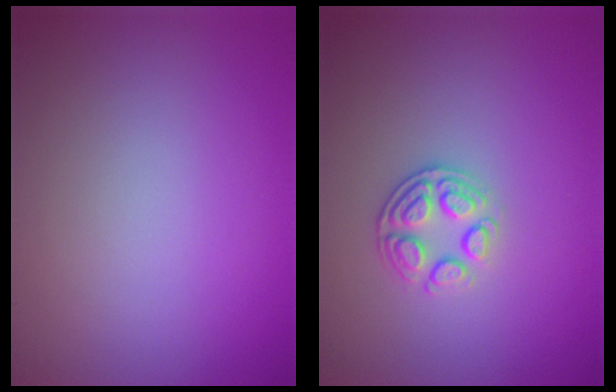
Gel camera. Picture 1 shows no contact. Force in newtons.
{"total": 2.7, "press": 2.3, "slide": 1.4}